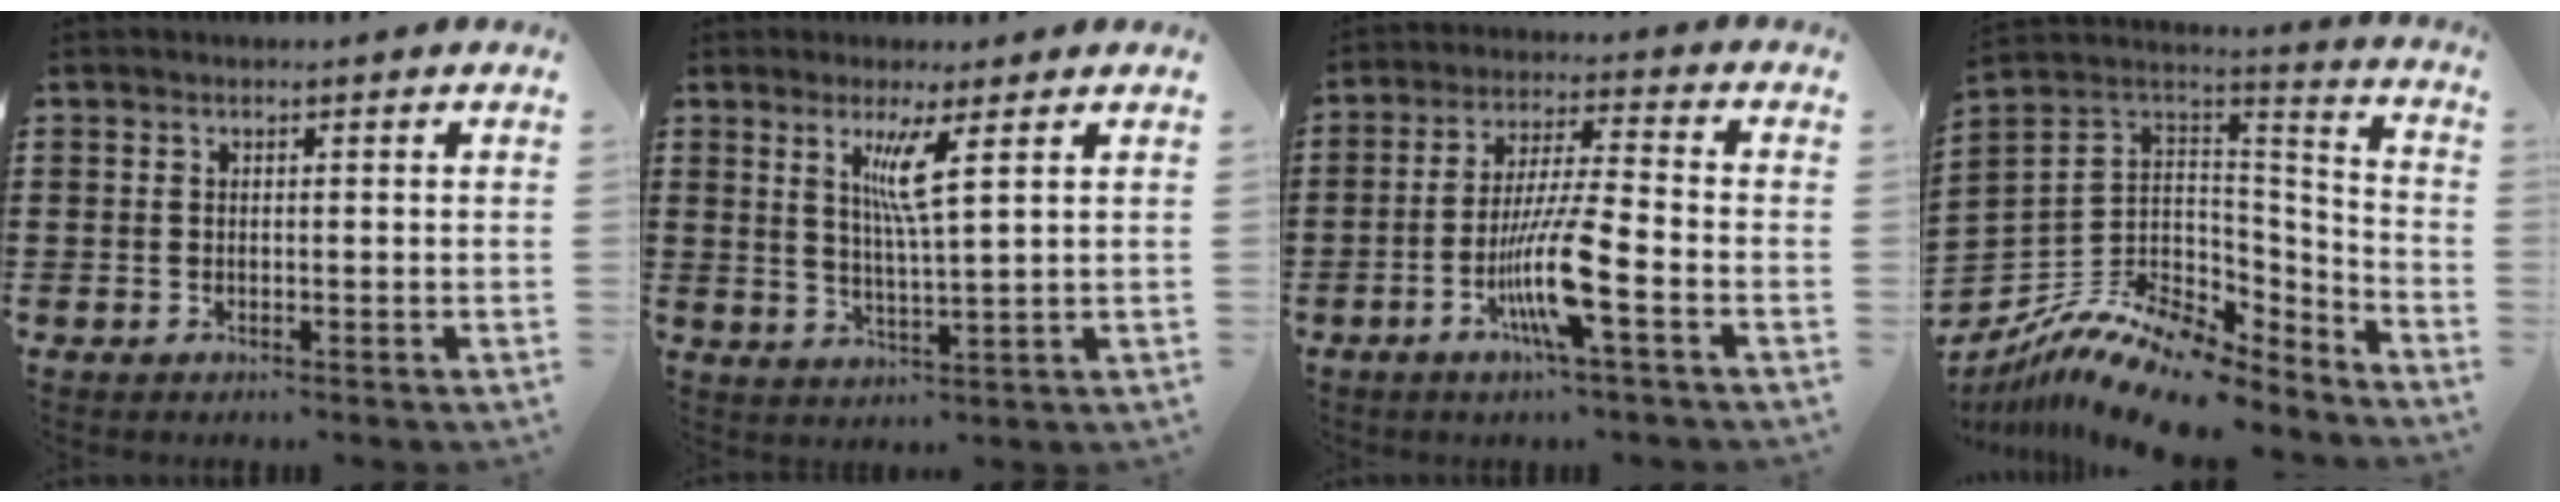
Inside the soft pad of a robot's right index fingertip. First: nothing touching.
{"total": 5.4, "force": [2.4, -0.1, 4.8], "torque": [-0.102, -0.001, 0.037]}
{"total": 10.0, "force": [-4.0, 1.0, 9.1], "torque": [-0.188, -0.015, -0.081]}
{"total": 10.5, "force": [-7.5, 4.9, 5.3], "torque": [-0.126, 0.001, -0.144]}